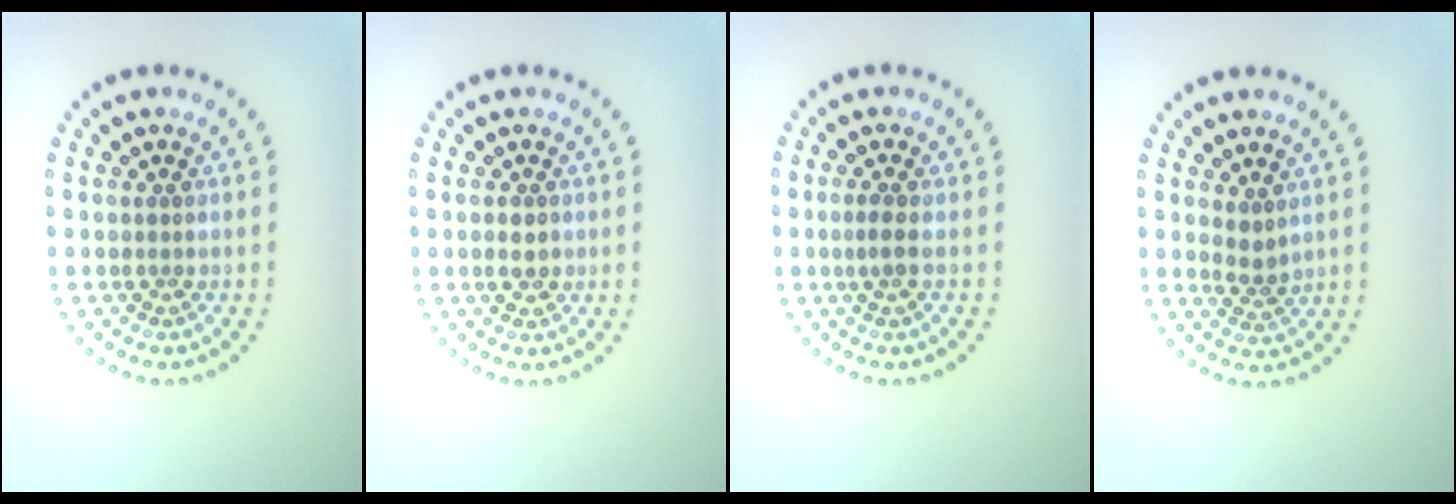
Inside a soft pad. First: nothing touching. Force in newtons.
{"total": 1.4, "press": 1.3, "slide": 0.2}
{"total": 1.2, "press": 0.9, "slide": 0.7}
{"total": 1.6, "press": 1.3, "slide": 1.0}